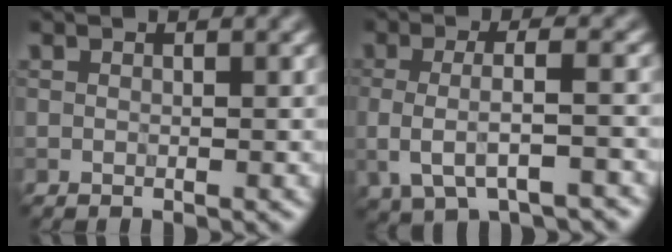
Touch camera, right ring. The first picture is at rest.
{"total": 5.0, "force": [-0.8, 1.9, 4.5], "torque": [-0.089, -0.006, -0.011]}